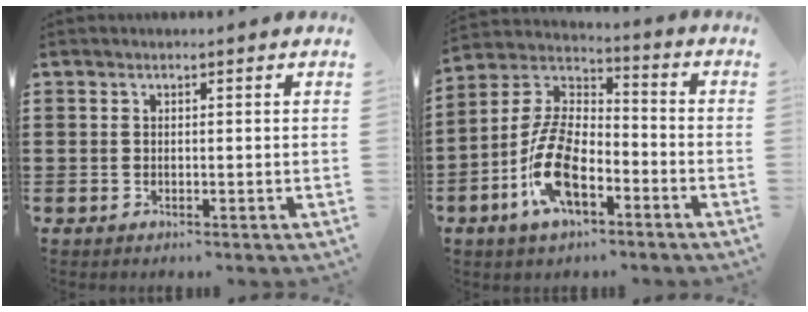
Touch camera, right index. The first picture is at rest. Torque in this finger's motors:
{"motor_torque": [1.78, 0.36, 1.05, 0.21]}